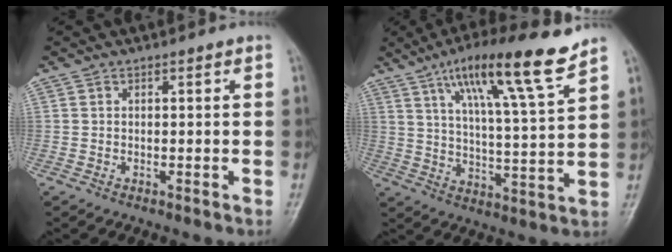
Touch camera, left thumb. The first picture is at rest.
{"total": 16.4, "force": [10.9, 1.8, 12.1], "torque": [-0.189, -0.049, 0.182]}